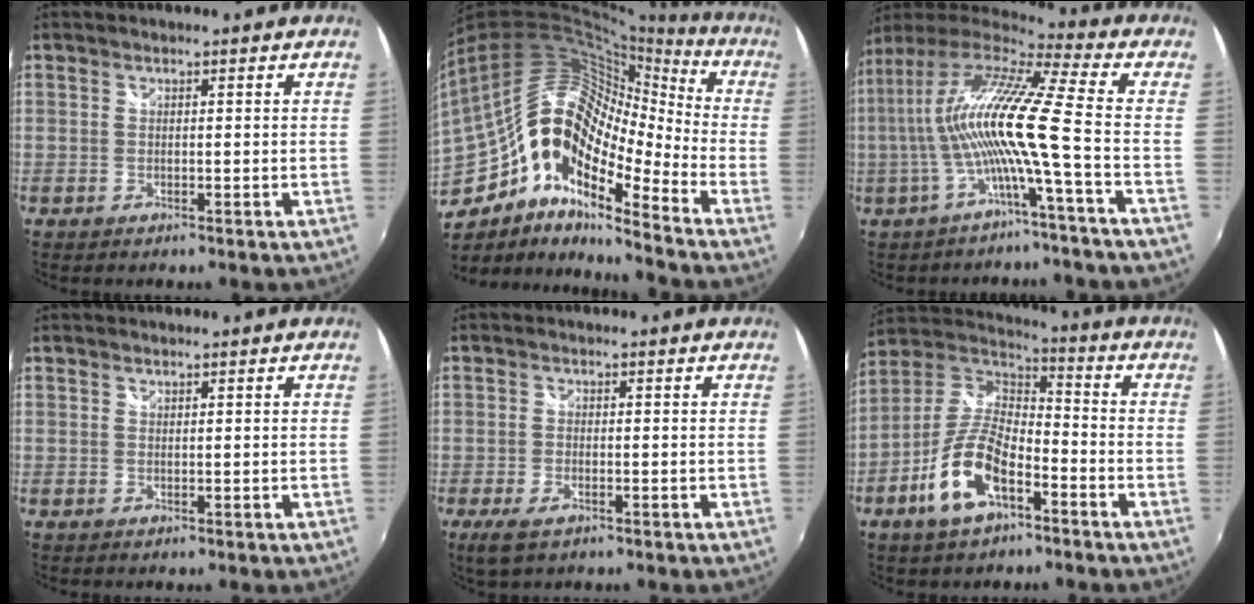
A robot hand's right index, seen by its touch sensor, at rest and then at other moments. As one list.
[{"total": 20.1, "force": [-7.3, 10.3, 15.6], "torque": [-0.266, -0.011, -0.153]}, {"total": 13.1, "force": [-2.2, -1.5, 12.9], "torque": [-0.226, -0.003, -0.043]}, {"total": 0.0}, {"total": 4.0, "force": [-2.3, 1.7, 2.8], "torque": [-0.066, -0.011, -0.041]}, {"total": 13.8, "force": [-6.5, 6.3, 10.5], "torque": [-0.222, 0.001, -0.124]}]